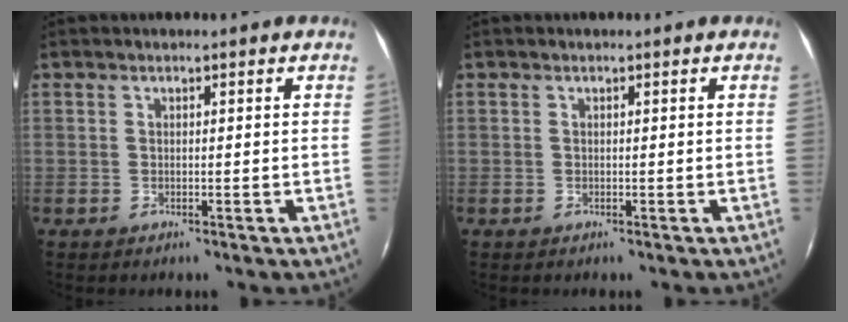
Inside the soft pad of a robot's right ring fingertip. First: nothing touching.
{"total": 0.0}